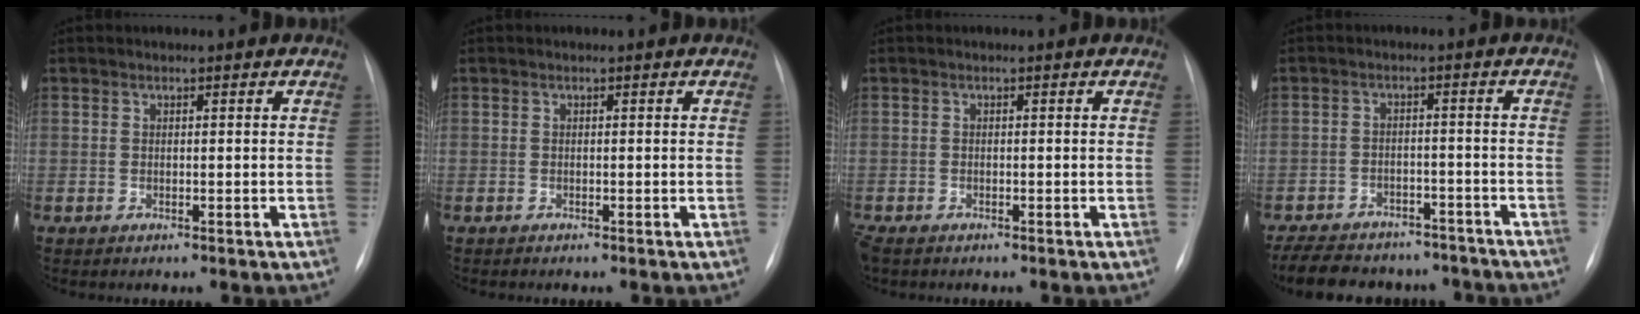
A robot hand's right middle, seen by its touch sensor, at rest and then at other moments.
{"total": 0.0}
{"total": 2.3, "force": [-1.8, 1.1, 1.1], "torque": [-0.024, -0.005, -0.027]}
{"total": 16.5, "force": [-14.2, 6.6, 5.3], "torque": [-0.125, 0.003, -0.187]}